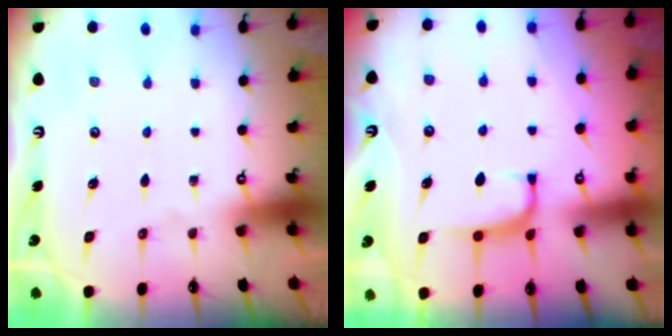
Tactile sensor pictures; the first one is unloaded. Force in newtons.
{"total": 1.5, "press": 1.3, "slide": 0.7}